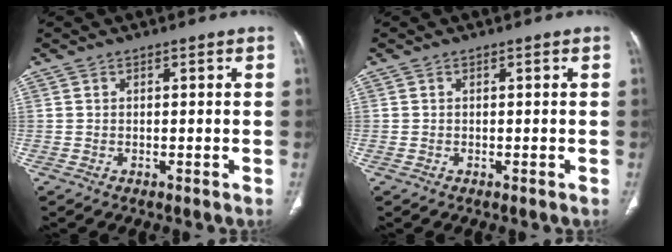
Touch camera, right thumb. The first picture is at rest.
{"total": 0.0}